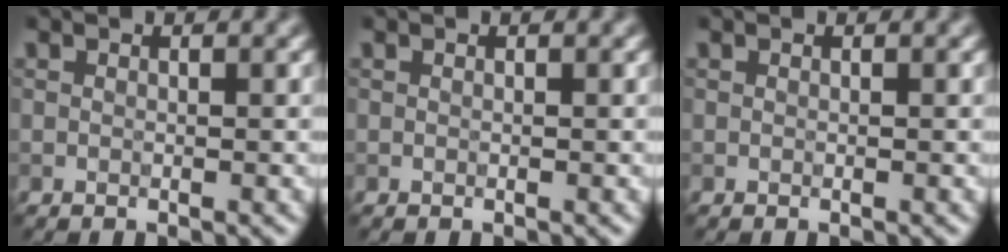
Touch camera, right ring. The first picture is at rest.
{"total": 0.0}
{"total": 0.0}